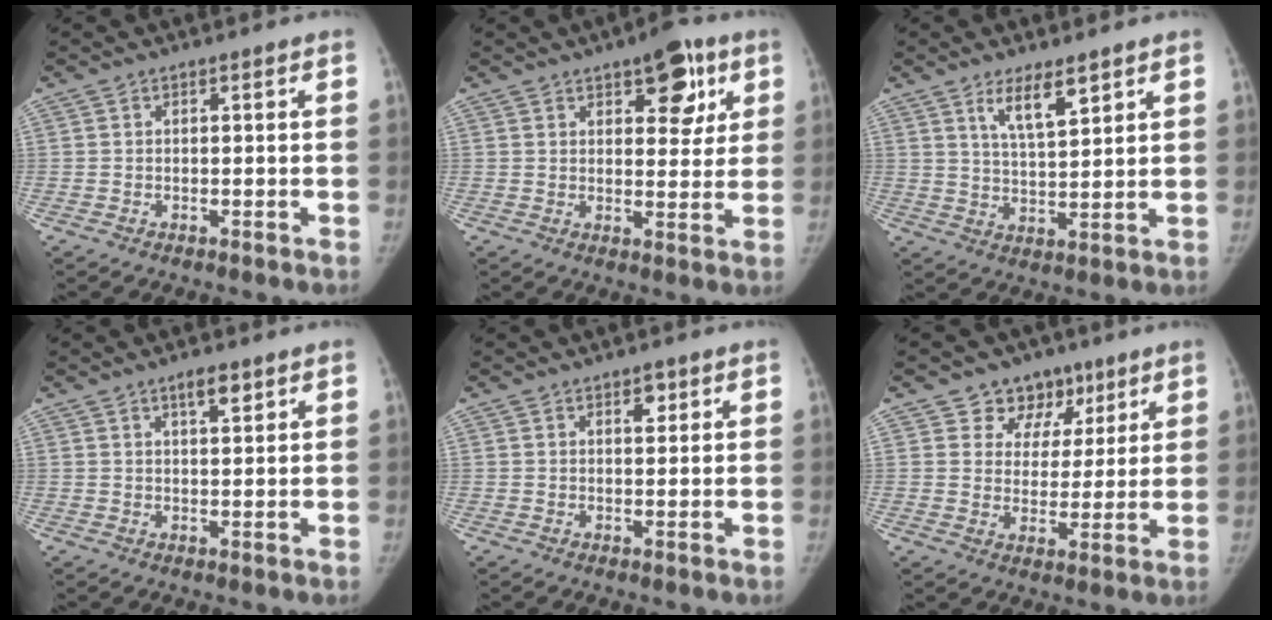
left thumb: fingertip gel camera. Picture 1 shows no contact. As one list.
[{"total": 9.7, "force": [4.9, 4.7, 7.0], "torque": [-0.055, -0.017, 0.062]}, {"total": 6.8, "force": [4.2, 2.0, 5.0], "torque": [-0.077, -0.031, 0.079]}, {"total": 3.4, "force": [2.1, 1.1, 2.4], "torque": [-0.028, -0.012, 0.034]}, {"total": 2.3, "force": [1.2, 1.3, 1.5], "torque": [-0.010, -0.004, 0.016]}, {"total": 8.9, "force": [5.4, 6.9, 1.6], "torque": [0.026, -0.020, 0.084]}]